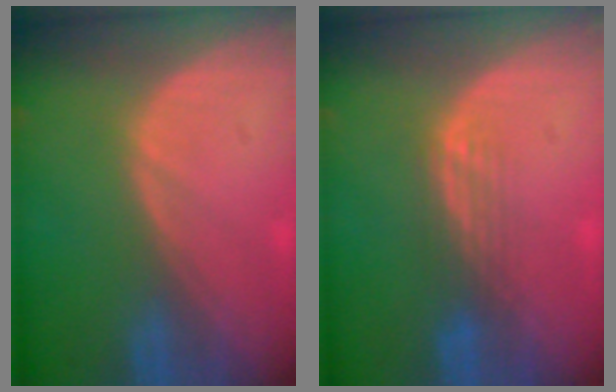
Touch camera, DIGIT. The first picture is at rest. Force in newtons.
{"total": 3.0, "press": 2.5, "slide": 1.6}